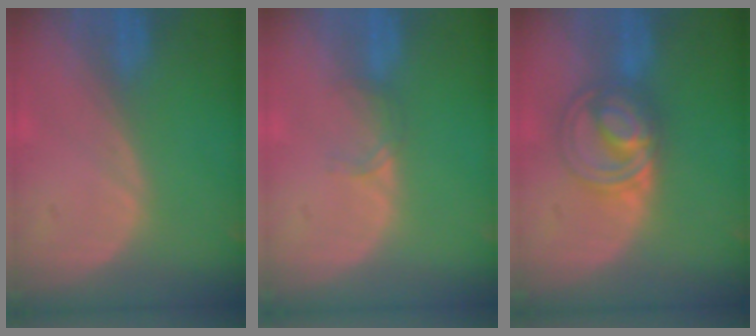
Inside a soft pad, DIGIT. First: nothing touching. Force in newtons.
{"total": 1.5, "press": 1.5, "slide": 0.2}
{"total": 6.5, "press": 6.5, "slide": 0.3}